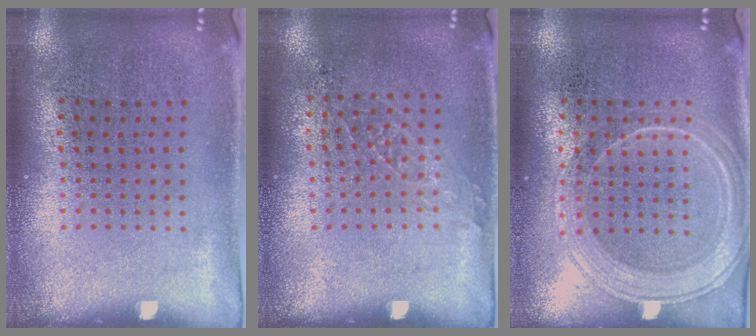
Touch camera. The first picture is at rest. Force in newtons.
{"total": 0.9, "press": 0.8, "slide": 0.2}
{"total": 1.9, "press": 1.8, "slide": 0.5}